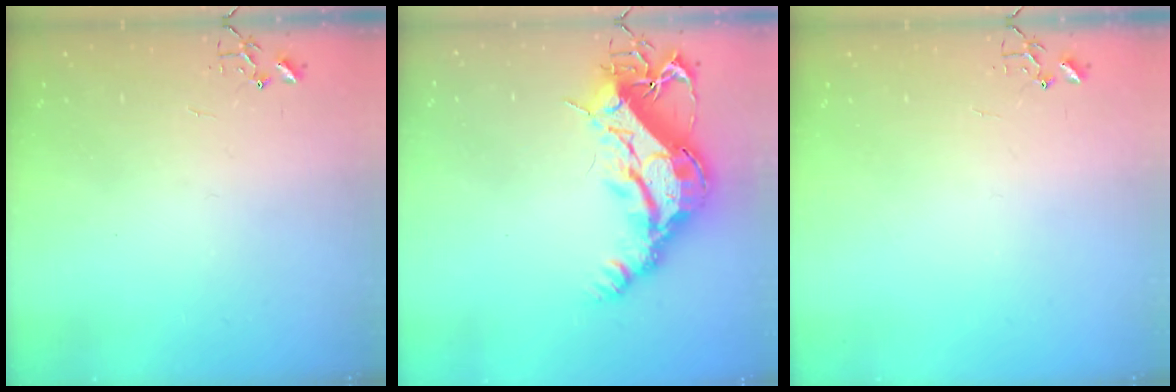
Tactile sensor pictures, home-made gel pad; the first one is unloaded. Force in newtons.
{"total": 20.3, "press": 20.2, "slide": 2.1}
{"total": 0.0}